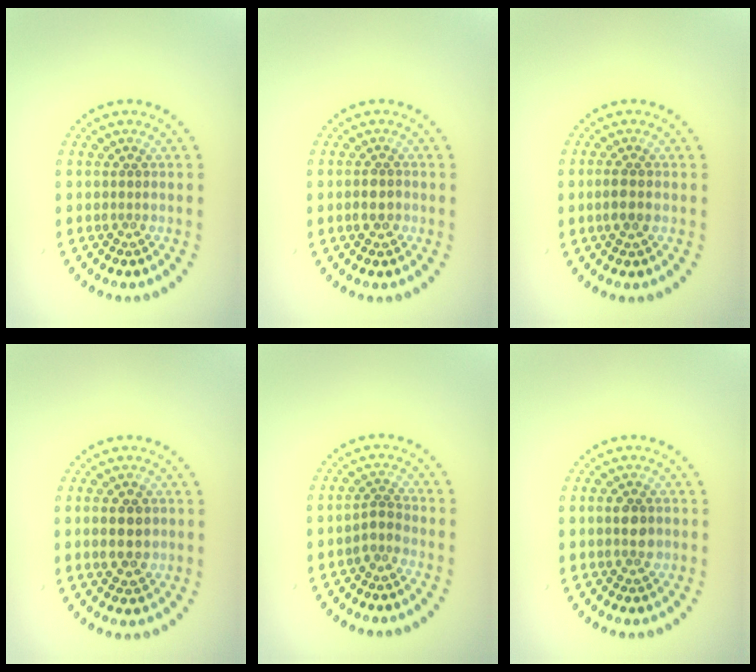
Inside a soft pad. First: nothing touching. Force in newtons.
{"total": 1.6, "press": 1.5, "slide": 0.3}
{"total": 1.9, "press": 1.8, "slide": 0.7}
{"total": 2.9, "press": 2.9, "slide": 0.1}
{"total": 1.5, "press": 1.1, "slide": 1.0}
{"total": 2.0, "press": 2.0, "slide": 0.1}